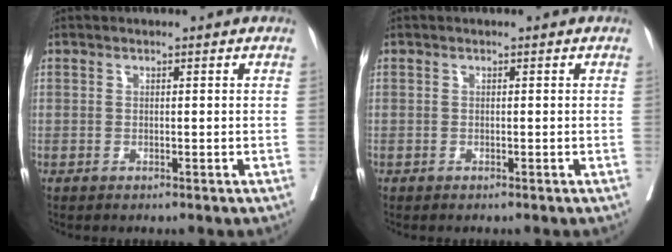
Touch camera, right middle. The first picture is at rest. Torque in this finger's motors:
{"motor_torque": [-0.14, -0.08, 0.04, 0.00]}